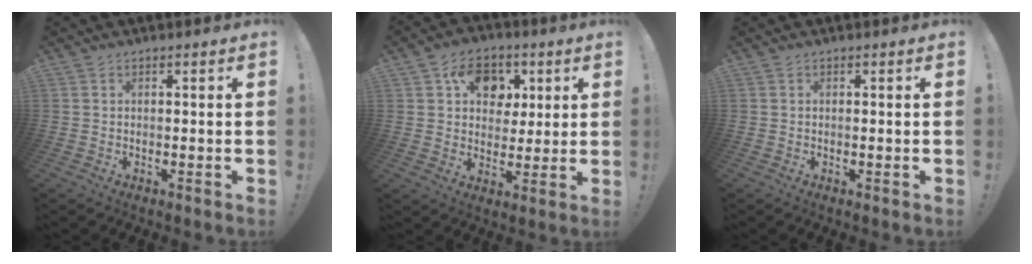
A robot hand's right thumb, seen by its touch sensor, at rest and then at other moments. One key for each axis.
{"total": 12.5, "fx": 4.6, "fy": 10.0, "fz": 5.9, "tx": -0.084, "ty": -0.009, "tz": 0.090}
{"total": 0.0}